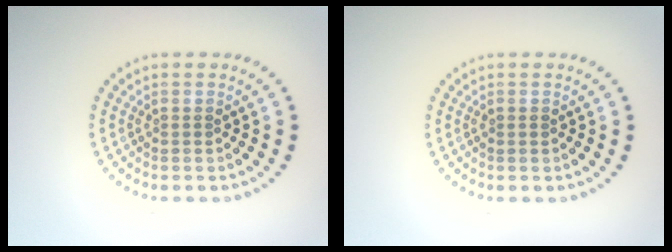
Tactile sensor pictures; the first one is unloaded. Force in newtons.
{"total": 0.6, "press": 0.6, "slide": 0.1}